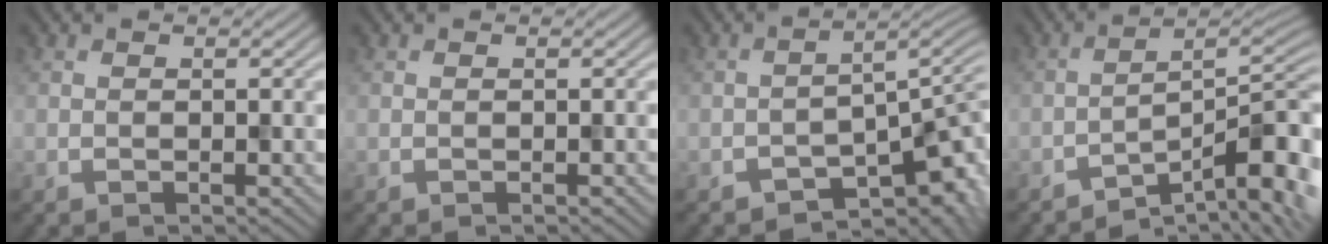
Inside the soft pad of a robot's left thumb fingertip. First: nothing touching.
{"total": 0.0}
{"total": 7.5, "force": [-4.5, 2.6, 5.4], "torque": [-0.065, -0.004, -0.072]}
{"total": 10.5, "force": [-6.4, 2.3, 8.1], "torque": [-0.120, -0.001, -0.098]}